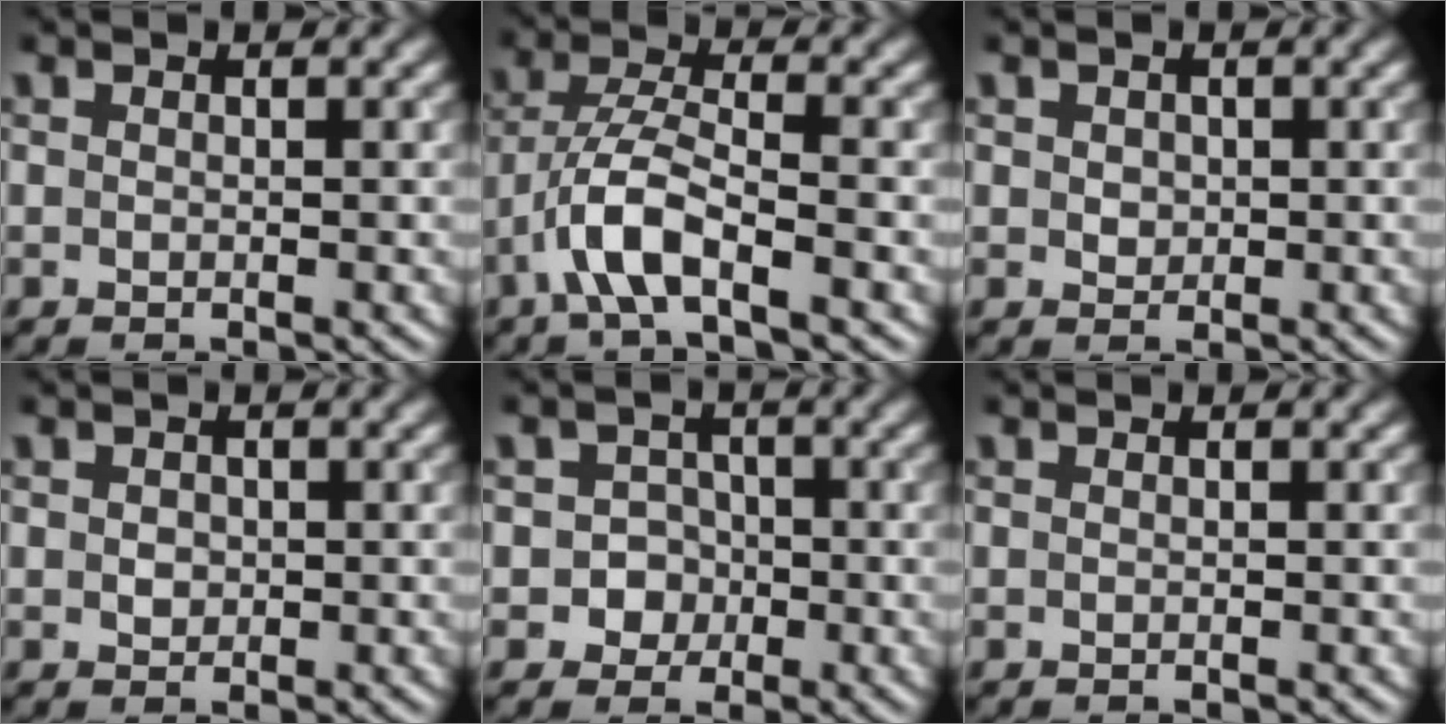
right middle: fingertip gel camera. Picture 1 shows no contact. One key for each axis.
{"total": 5.1, "fx": -2.6, "fy": 1.5, "fz": 4.2, "tx": -0.086, "ty": 0.006, "tz": -0.058}
{"total": 1.1, "fx": 0.2, "fy": 1.0, "fz": 0.5, "tx": -0.008, "ty": -0.002, "tz": 0.006}
{"total": 1.1, "fx": 0.1, "fy": 0.9, "fz": 0.5, "tx": -0.008, "ty": -0.002, "tz": 0.002}
{"total": 3.0, "fx": -0.9, "fy": 2.8, "fz": 0.5, "tx": 0.022, "ty": 0.006, "tz": -0.029}
{"total": 0.0}